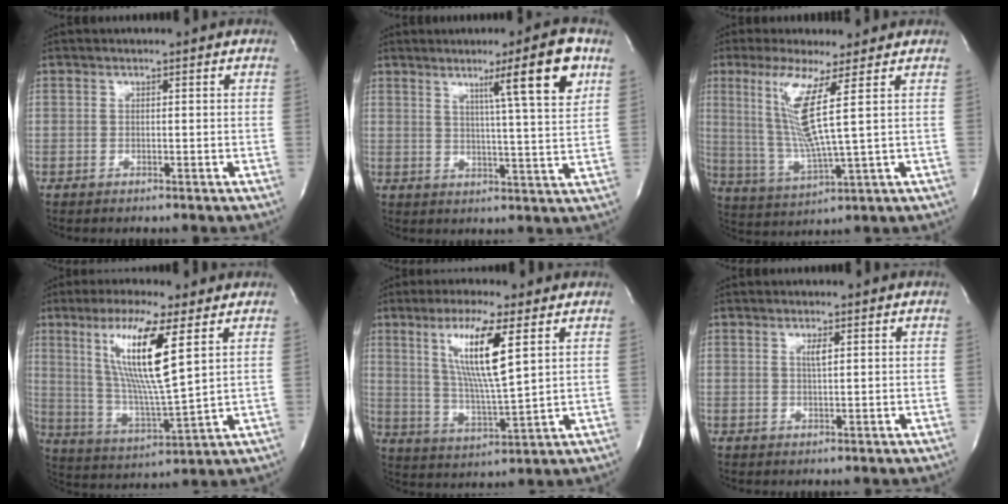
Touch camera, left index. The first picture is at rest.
{"total": 10.5, "force": [5.1, -1.0, 9.1], "torque": [-0.137, -0.007, 0.074]}
{"total": 9.5, "force": [3.0, -1.2, 8.9], "torque": [-0.190, -0.019, 0.062]}
{"total": 13.8, "force": [5.3, 0.3, 12.7], "torque": [-0.257, -0.017, 0.098]}
{"total": 11.0, "force": [4.2, 0.2, 10.2], "torque": [-0.201, -0.014, 0.080]}
{"total": 1.3, "force": [0.3, 0.0, 1.3], "torque": [-0.033, -0.006, 0.007]}